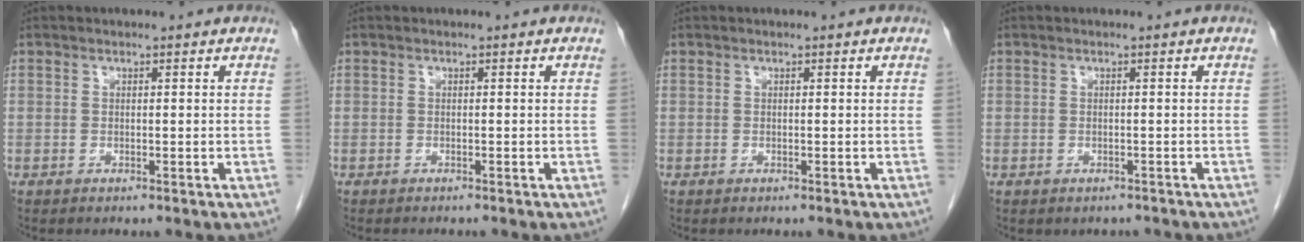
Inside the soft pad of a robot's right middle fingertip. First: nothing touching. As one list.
[{"total": 1.0, "force": [-0.9, 0.1, 0.3], "torque": [-0.008, -0.002, -0.013]}, {"total": 0.0}, {"total": 1.4, "force": [-1.1, 0.8, 0.1], "torque": [-0.003, 0.001, -0.013]}]